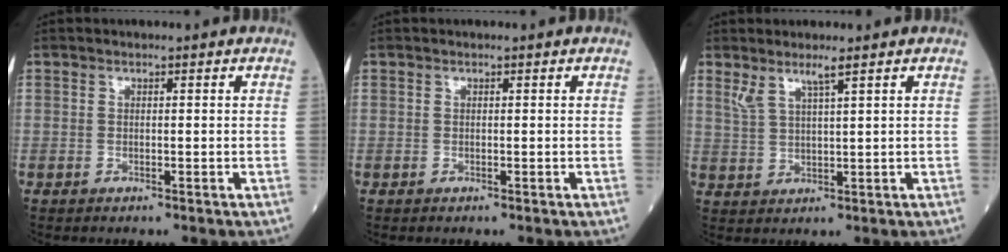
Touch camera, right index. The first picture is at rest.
{"total": 0.0}
{"total": 3.5, "force": [2.5, 0.0, 2.4], "torque": [-0.059, -0.001, 0.055]}